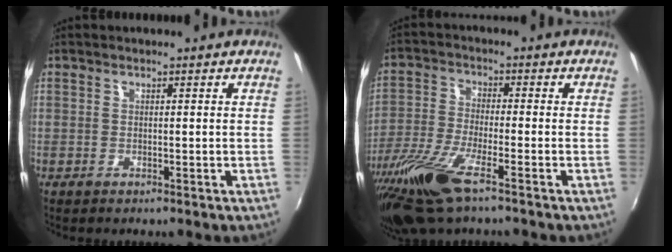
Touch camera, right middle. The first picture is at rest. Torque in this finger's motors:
{"motor_torque": [1.23, -0.91, 0.65, 0.21]}